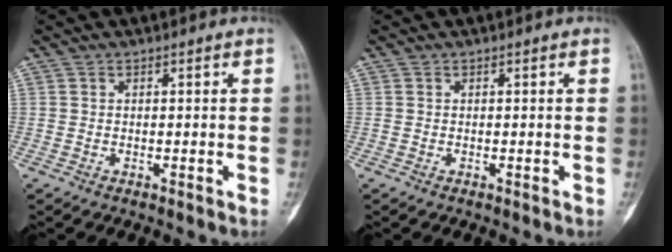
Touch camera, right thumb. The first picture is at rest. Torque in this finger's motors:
{"motor_torque": [0.00, 0.00, 0.08, -0.09, 0.00]}